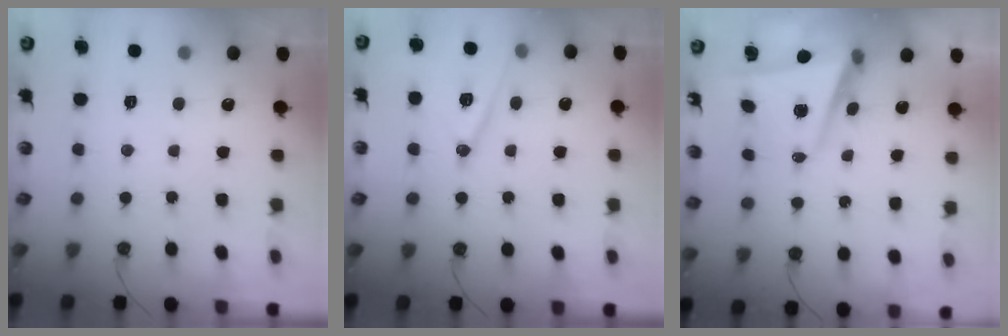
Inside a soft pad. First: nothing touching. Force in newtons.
{"total": 12.5, "press": 12.0, "slide": 3.4}
{"total": 5.8, "press": 5.7, "slide": 1.0}